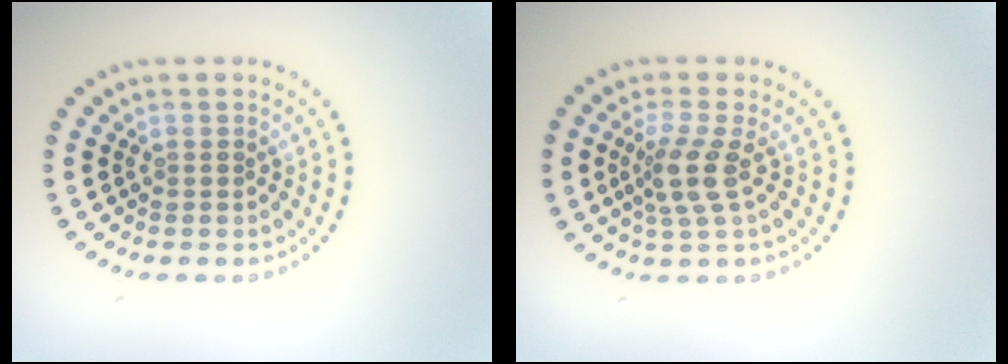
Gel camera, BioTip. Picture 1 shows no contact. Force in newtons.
{"total": 2.9, "press": 2.2, "slide": 1.9}